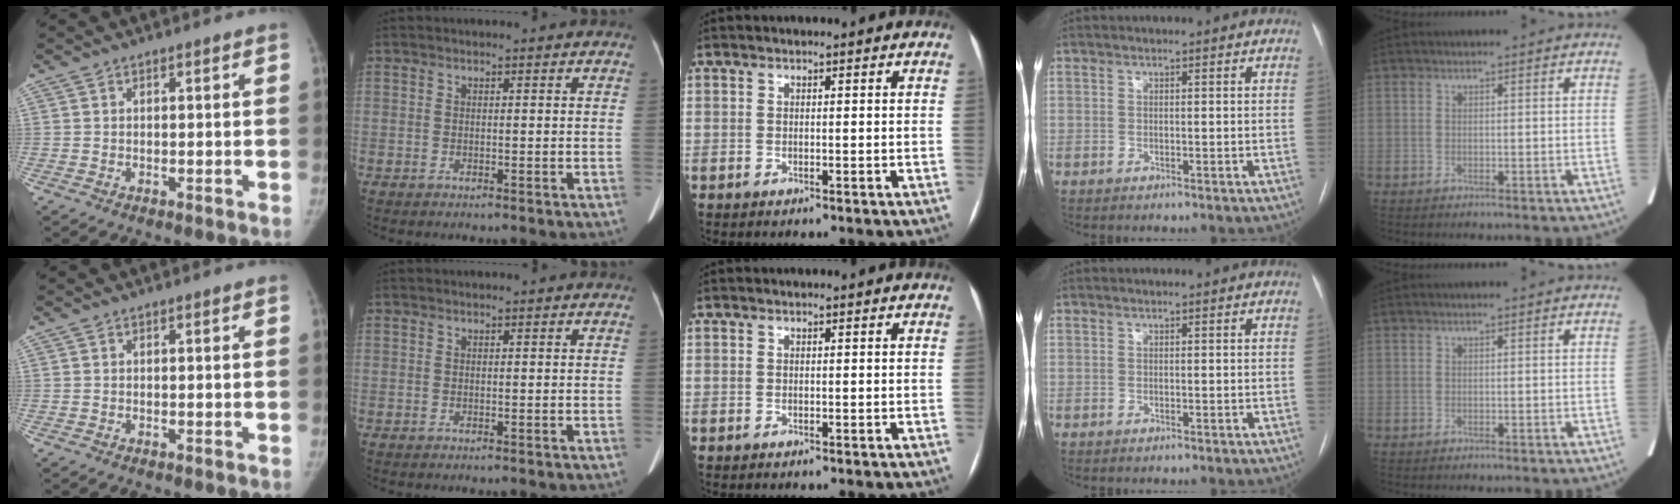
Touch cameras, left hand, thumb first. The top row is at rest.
{}